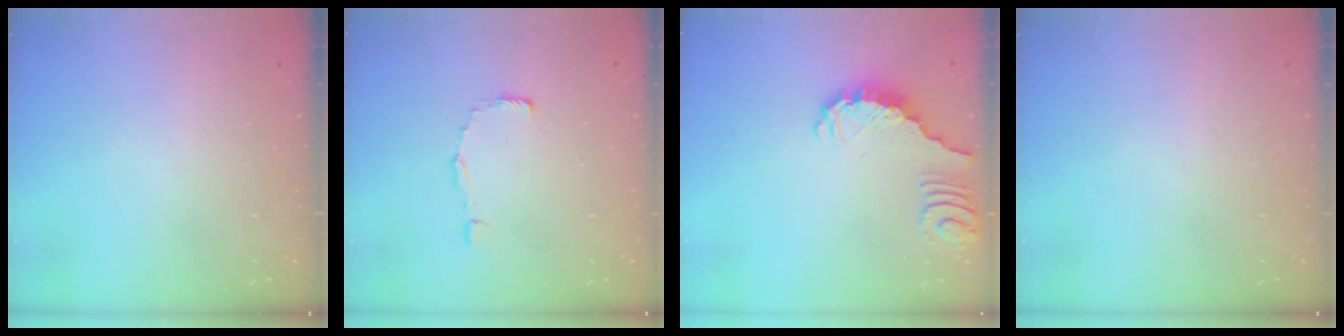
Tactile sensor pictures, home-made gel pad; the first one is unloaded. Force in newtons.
{"total": 4.9, "press": 4.9, "slide": 0.4}
{"total": 1.2, "press": 1.2, "slide": 0.2}
{"total": 0.0}